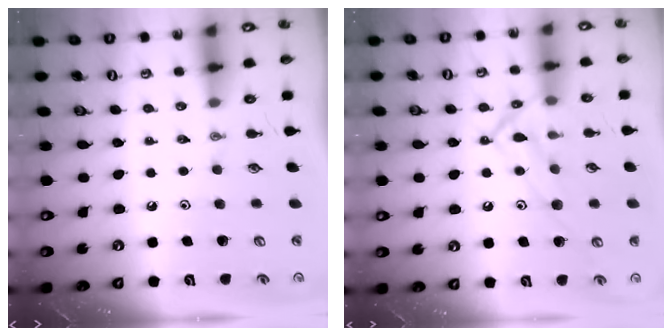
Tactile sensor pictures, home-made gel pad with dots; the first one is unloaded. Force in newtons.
{"total": 12.5, "press": 12.4, "slide": 1.0}